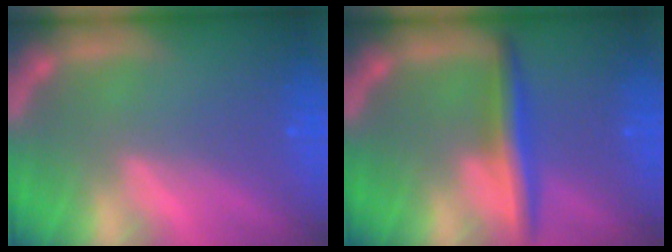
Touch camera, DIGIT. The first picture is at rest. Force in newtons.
{"total": 4.0}